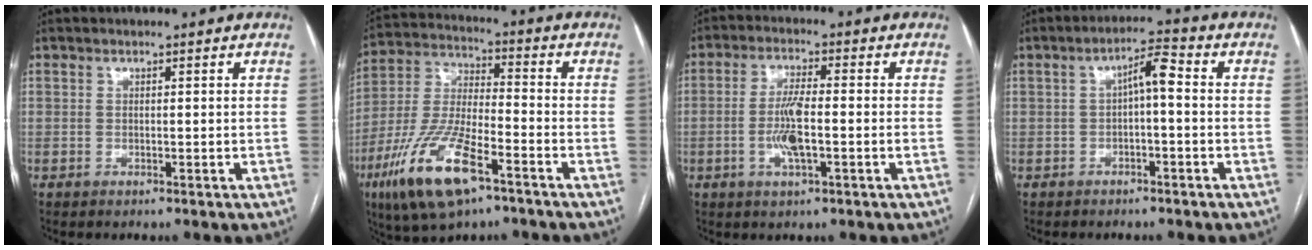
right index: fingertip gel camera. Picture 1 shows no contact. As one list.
[{"total": 16.1, "force": [-8.7, 4.3, 12.9], "torque": [-0.274, -0.018, -0.155]}, {"total": 5.7, "force": [-0.7, 2.0, 5.3], "torque": [-0.106, 0.000, -0.010]}, {"total": 4.5, "force": [0.0, 1.0, 4.4], "torque": [-0.073, 0.022, -0.001]}]